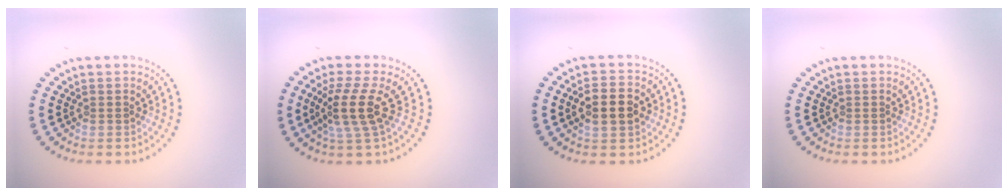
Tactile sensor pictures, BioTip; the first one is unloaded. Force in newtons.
{"total": 3.7, "press": 2.8, "slide": 2.4}
{"total": 3.6, "press": 3.6, "slide": 0.1}
{"total": 0.0}